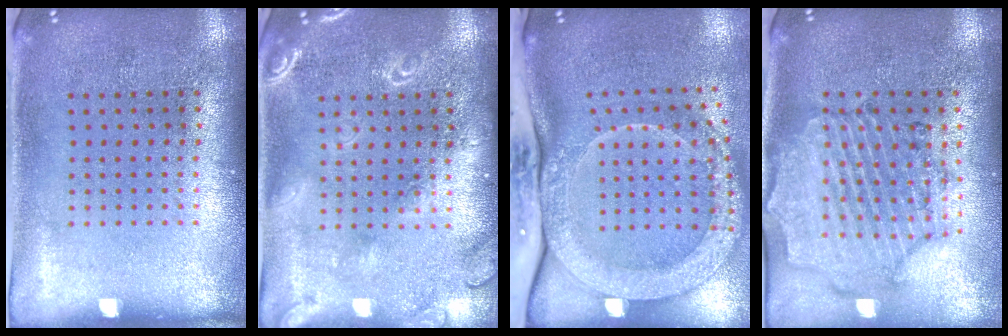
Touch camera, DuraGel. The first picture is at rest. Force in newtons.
{"total": 1.8, "press": 1.7, "slide": 0.2}
{"total": 3.1, "press": 2.2, "slide": 2.2}
{"total": 1.6, "press": 1.6, "slide": 0.4}